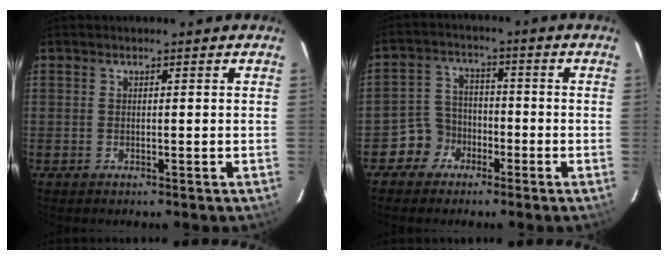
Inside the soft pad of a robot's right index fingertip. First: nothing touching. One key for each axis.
{"total": 5.8, "fx": -3.3, "fy": 4.8, "fz": 0.3, "tx": -0.015, "ty": 0.026, "tz": -0.062}